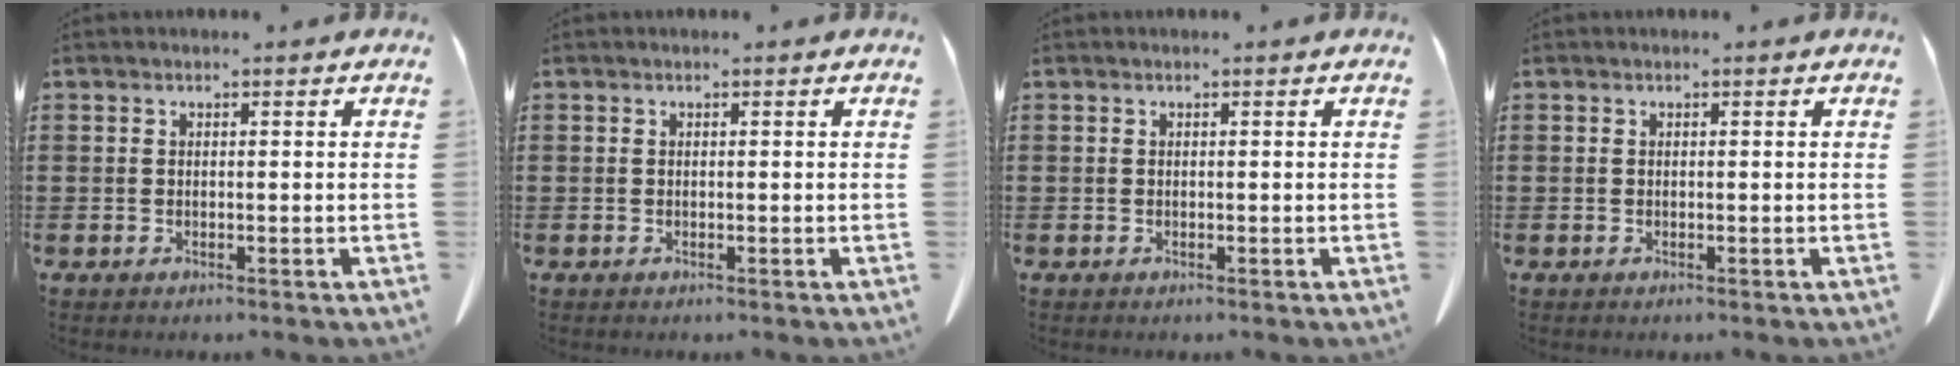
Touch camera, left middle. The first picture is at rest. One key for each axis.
{"total": 0.0}
{"total": 0.0}
{"total": 0.0}